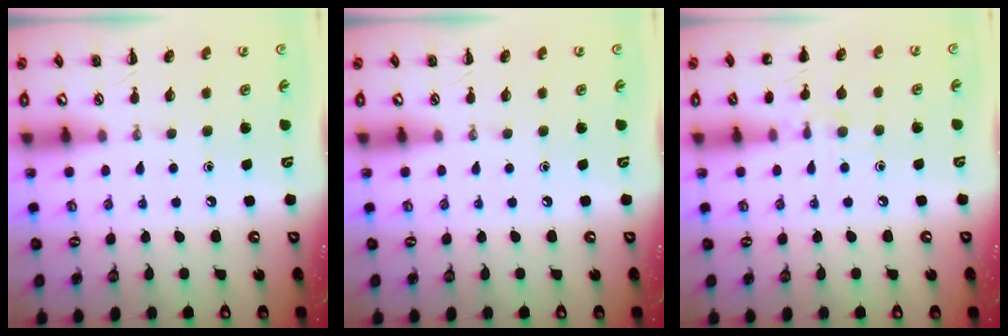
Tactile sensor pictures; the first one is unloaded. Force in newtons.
{"total": 0.0}
{"total": 7.7, "press": 7.5, "slide": 2.0}